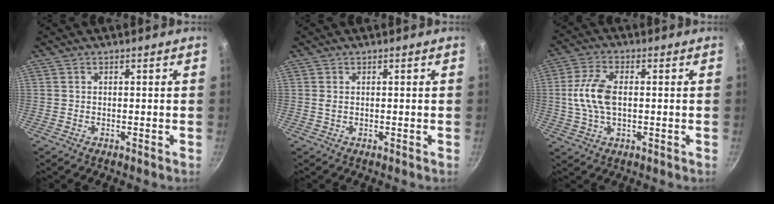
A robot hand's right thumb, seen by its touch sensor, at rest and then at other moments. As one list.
[{"total": 0.6, "force": [0.2, 0.3, 0.5], "torque": [-0.013, 0.000, 0.004]}, {"total": 9.0, "force": [0.3, 5.0, 7.5], "torque": [-0.150, 0.015, -0.001]}]